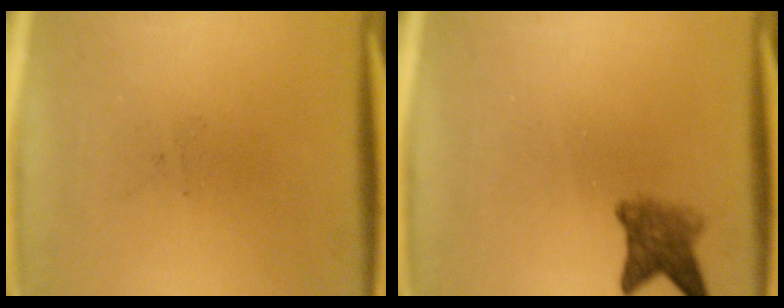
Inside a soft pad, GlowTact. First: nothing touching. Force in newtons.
{"total": 3.8}